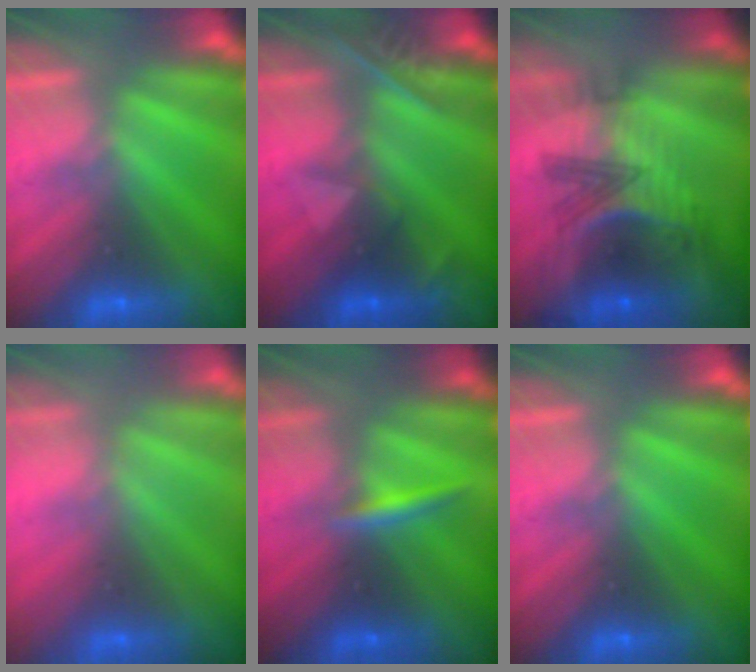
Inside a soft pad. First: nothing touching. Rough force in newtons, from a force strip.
{"total": 2.4}
{"total": 7.7}
{"total": 2.5}
{"total": 2.3}
{"total": 0.0}